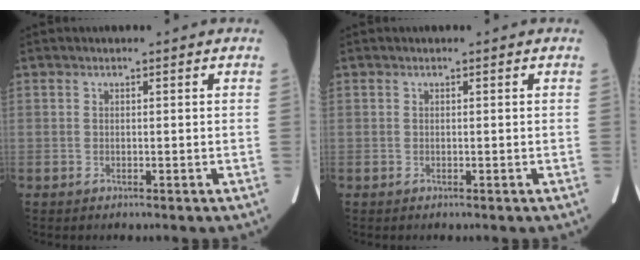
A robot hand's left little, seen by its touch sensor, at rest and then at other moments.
{"total": 0.0}